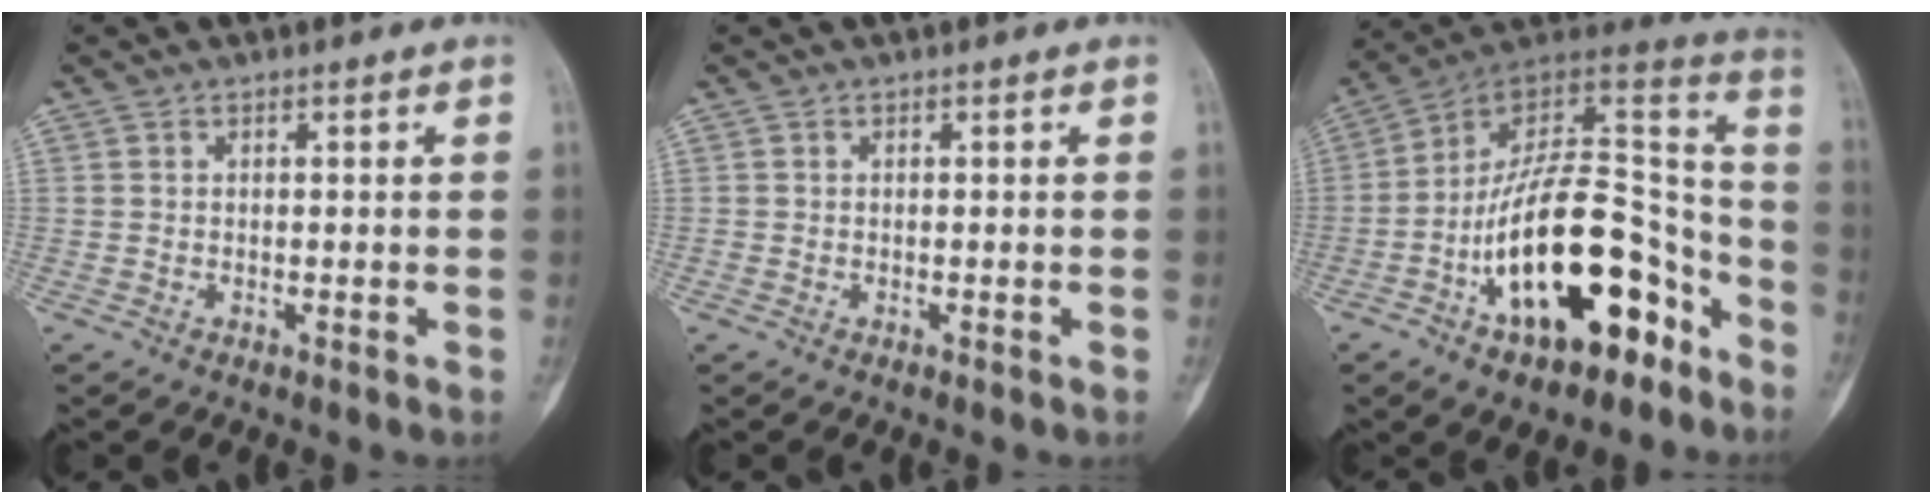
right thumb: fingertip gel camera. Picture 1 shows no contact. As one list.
[{"total": 0.0}, {"total": 25.4, "force": [-11.2, 11.9, 19.4], "torque": [-0.294, 0.093, -0.175]}]